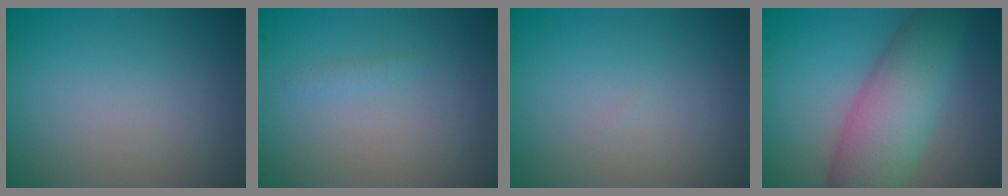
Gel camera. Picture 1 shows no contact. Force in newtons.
{"total": 0.6, "press": 0.6, "slide": 0.0}
{"total": 0.0}
{"total": 7.9, "press": 7.9, "slide": 0.1}